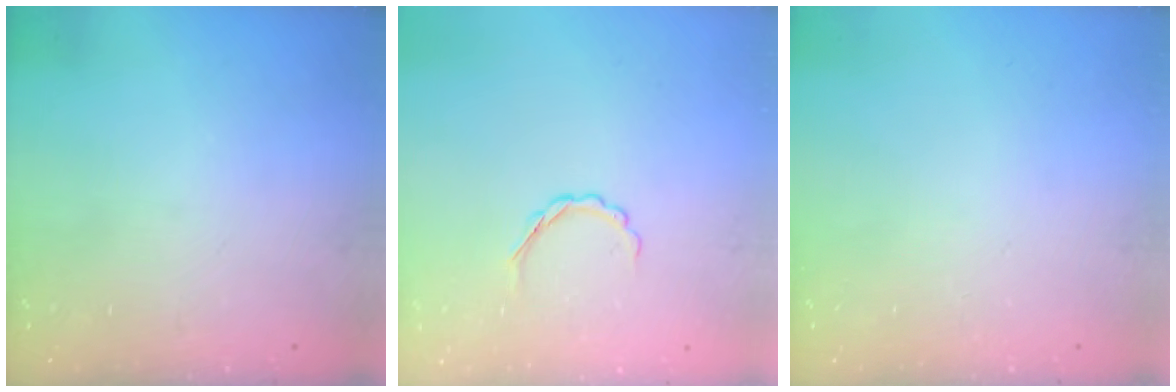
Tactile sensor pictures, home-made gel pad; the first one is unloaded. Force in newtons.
{"total": 3.3, "press": 3.2, "slide": 0.8}
{"total": 0.0}